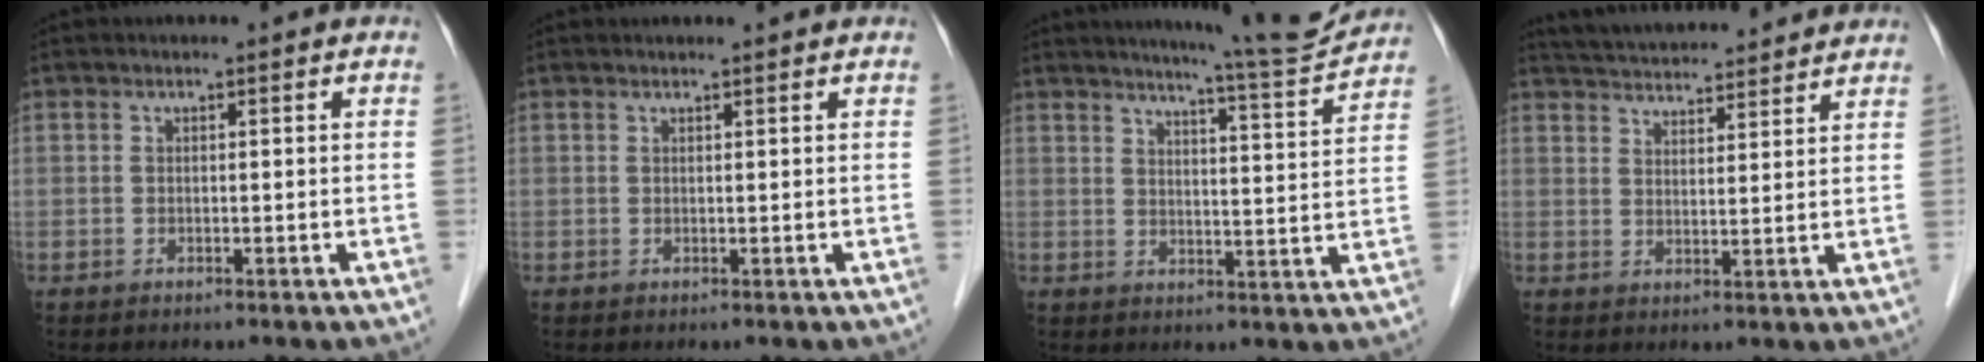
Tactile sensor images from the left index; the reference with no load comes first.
{"total": 1.7, "force": [1.7, 0.0, 0.3], "torque": [-0.008, 0.011, 0.023]}
{"total": 10.6, "force": [10.1, -0.9, 3.1], "torque": [-0.050, -0.024, 0.129]}
{"total": 15.0, "force": [14.2, 2.3, 4.5], "torque": [-0.072, 0.034, 0.207]}